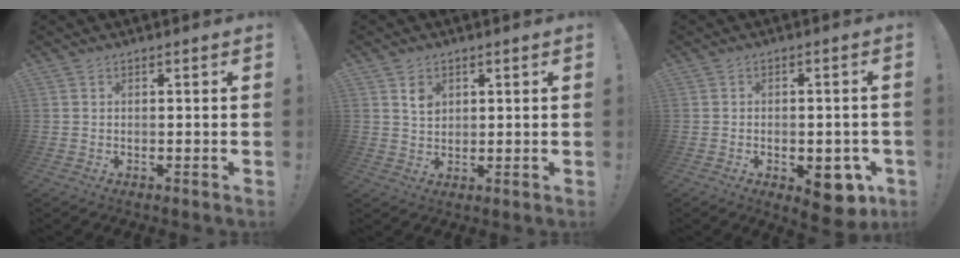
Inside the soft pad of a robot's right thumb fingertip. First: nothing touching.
{"total": 4.4, "force": [2.2, 3.5, 1.5], "torque": [-0.012, -0.012, 0.038]}
{"total": 8.5, "force": [-3.4, 4.7, 6.2], "torque": [-0.050, 0.012, -0.049]}